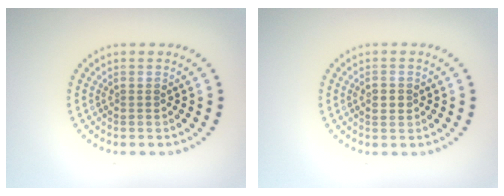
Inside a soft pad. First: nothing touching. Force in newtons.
{"total": 1.1, "press": 1.1, "slide": 0.0}